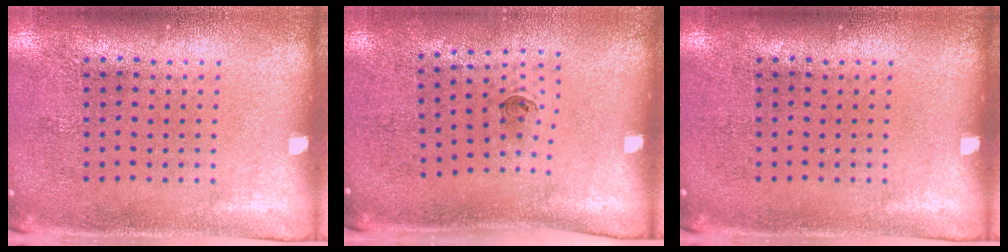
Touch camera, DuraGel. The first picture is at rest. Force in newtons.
{"total": 0.5, "press": 0.3, "slide": 0.4}
{"total": 0.0}